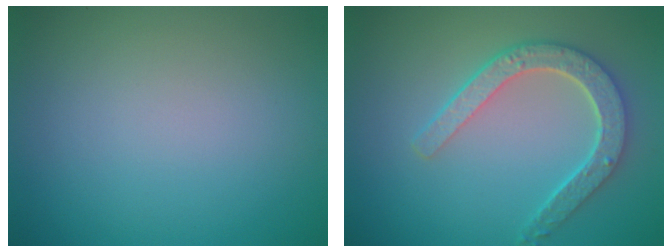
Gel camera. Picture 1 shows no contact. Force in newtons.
{"total": 4.7, "press": 3.7, "slide": 2.8}